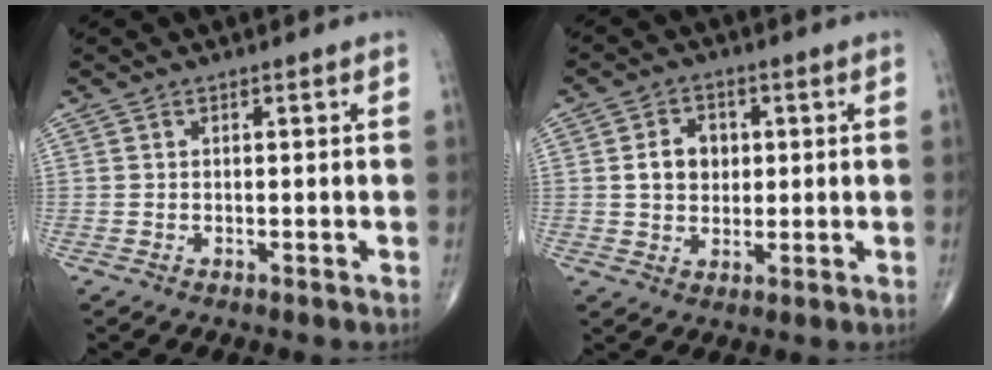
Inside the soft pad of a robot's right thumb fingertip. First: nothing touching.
{"total": 6.3, "force": [0.9, 4.9, 3.8], "torque": [-0.043, 0.001, 0.013]}